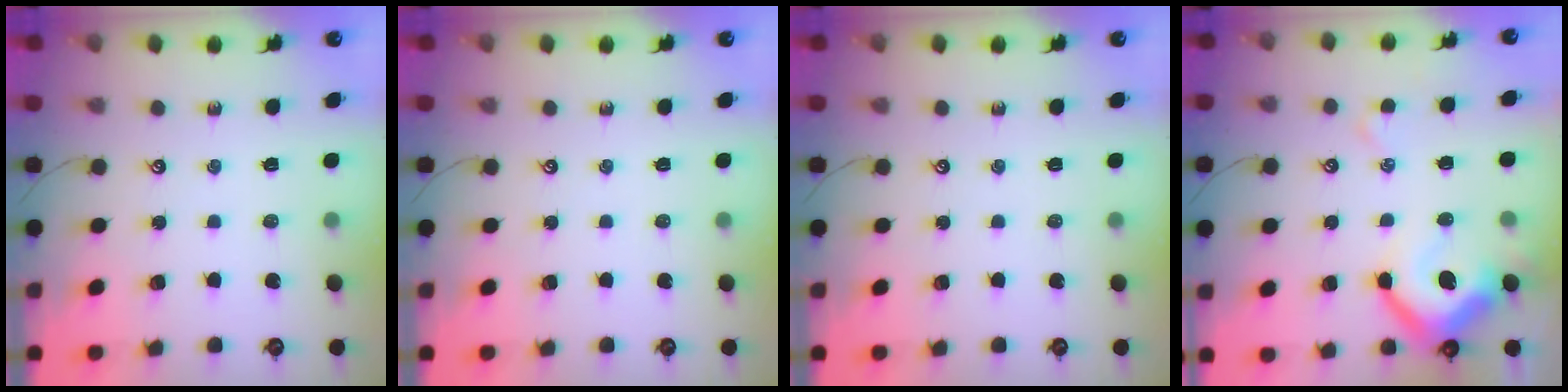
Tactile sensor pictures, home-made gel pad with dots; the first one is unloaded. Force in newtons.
{"total": 0.0}
{"total": 0.0}
{"total": 10.4, "press": 10.3, "slide": 1.6}